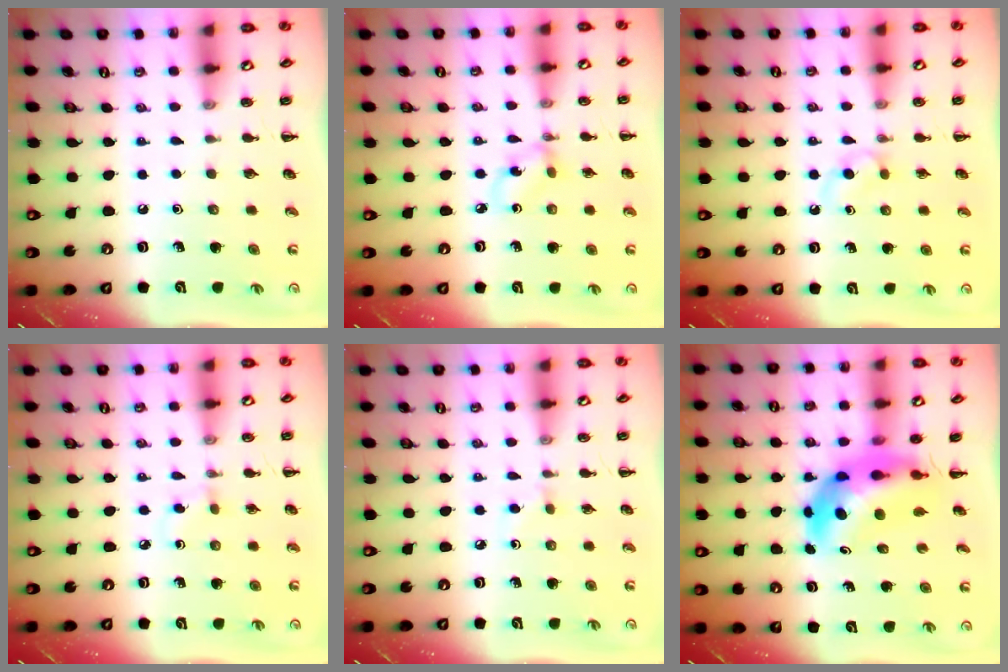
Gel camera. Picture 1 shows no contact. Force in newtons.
{"total": 2.9, "press": 2.8, "slide": 0.6}
{"total": 2.7, "press": 2.5, "slide": 1.2}
{"total": 2.2, "press": 1.9, "slide": 1.1}
{"total": 2.0, "press": 1.8, "slide": 0.8}
{"total": 9.0, "press": 8.6, "slide": 2.6}